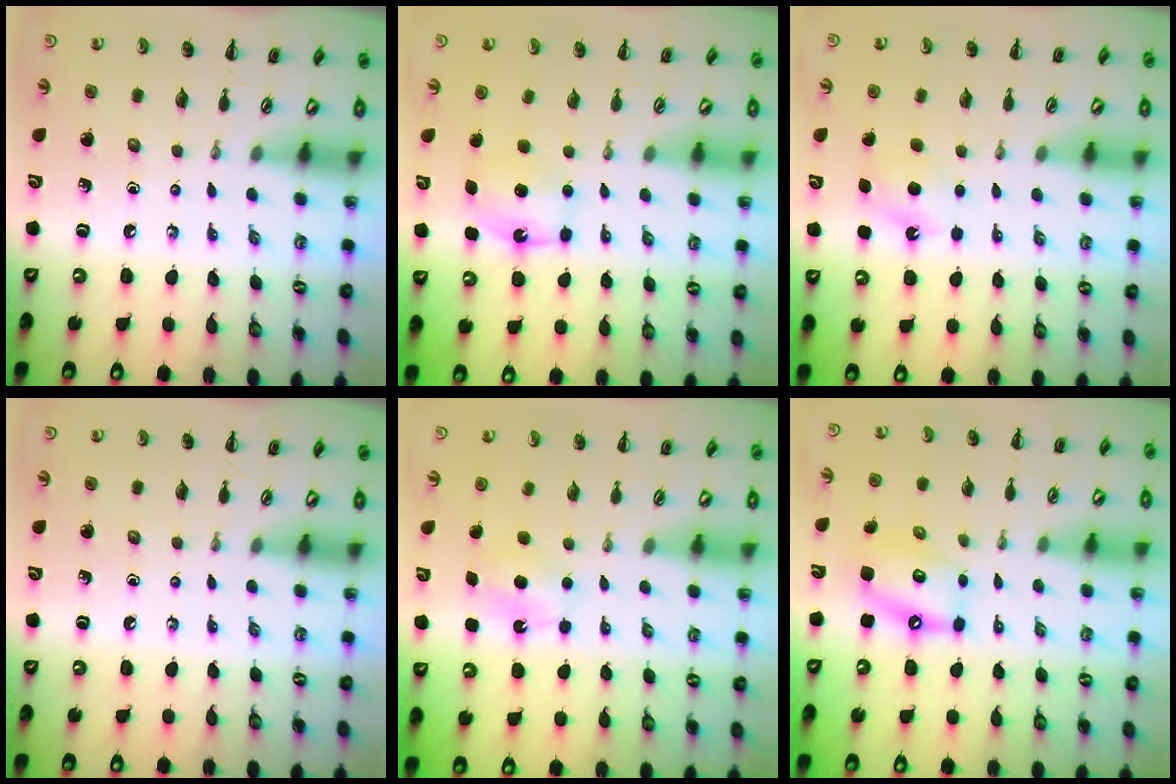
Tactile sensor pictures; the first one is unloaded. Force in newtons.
{"total": 5.5, "press": 5.4, "slide": 1.3}
{"total": 5.4, "press": 5.2, "slide": 1.2}
{"total": 0.0}
{"total": 5.3, "press": 5.1, "slide": 1.3}
{"total": 12.3, "press": 12.0, "slide": 2.5}